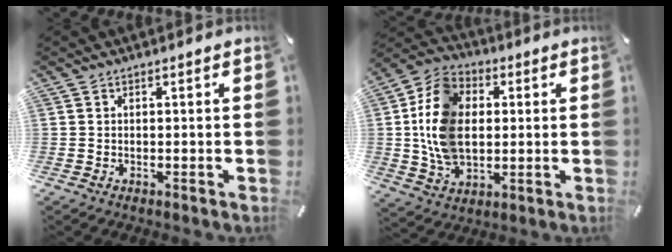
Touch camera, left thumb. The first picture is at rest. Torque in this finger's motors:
{"motor_torque": [2.42, 2.29, 1.42, 0.31, 0.27]}